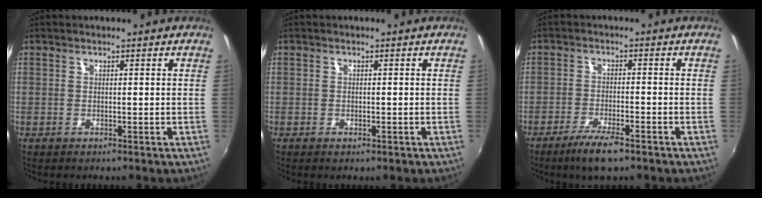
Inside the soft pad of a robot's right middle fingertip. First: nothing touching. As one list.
[{"total": 0.8, "force": [-0.5, 0.5, 0.5], "torque": [-0.008, -0.003, -0.008]}, {"total": 6.4, "force": [-4.5, 1.4, 4.3], "torque": [-0.101, -0.013, -0.081]}]